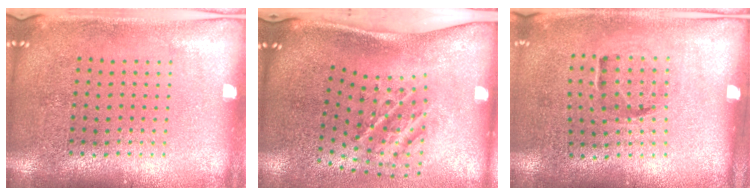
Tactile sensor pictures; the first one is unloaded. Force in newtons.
{"total": 2.0, "press": 1.3, "slide": 1.6}
{"total": 1.1, "press": 0.8, "slide": 0.8}